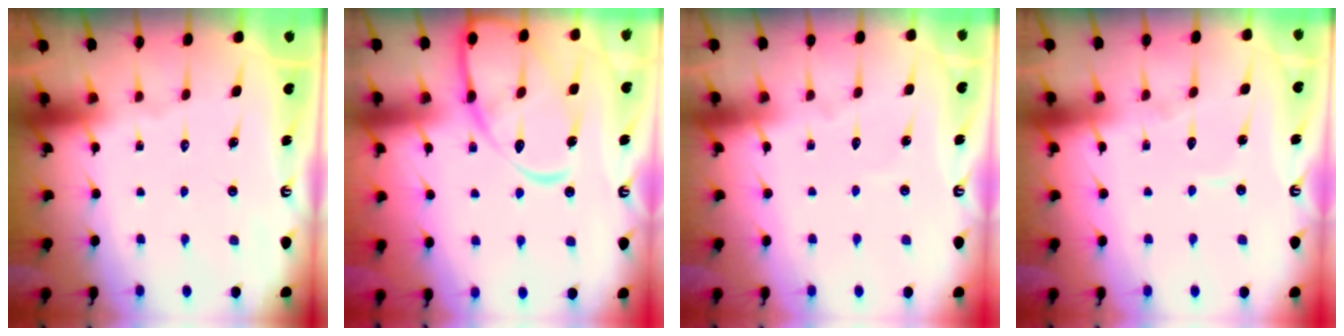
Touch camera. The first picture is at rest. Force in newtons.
{"total": 16.1, "press": 16.1, "slide": 1.5}
{"total": 2.1, "press": 2.1, "slide": 0.2}
{"total": 4.9, "press": 4.9, "slide": 0.3}